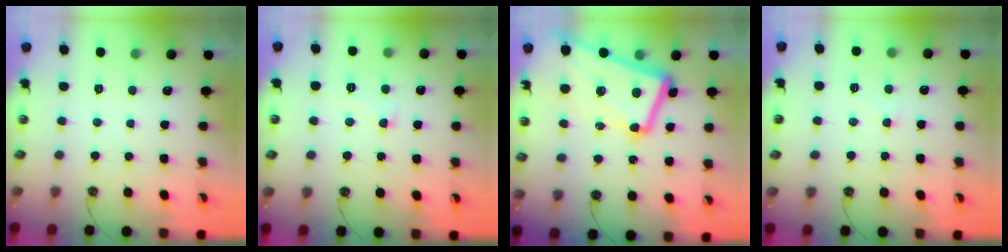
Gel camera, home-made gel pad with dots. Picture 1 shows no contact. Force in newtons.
{"total": 3.0, "press": 2.9, "slide": 0.7}
{"total": 14.9, "press": 14.6, "slide": 3.1}
{"total": 2.7, "press": 2.7, "slide": 0.5}